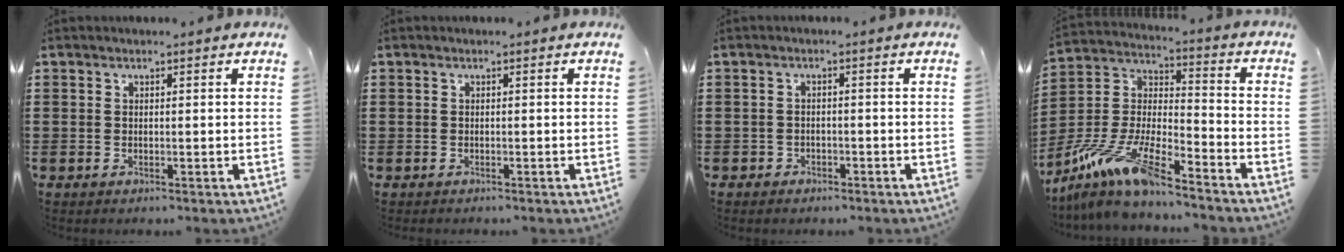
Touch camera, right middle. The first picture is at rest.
{"total": 0.5, "force": [-0.3, 0.4, -0.1], "torque": [0.002, 0.004, -0.008]}
{"total": 1.2, "force": [-1.0, 0.7, 0.0], "torque": [-0.004, 0.003, -0.024]}
{"total": 10.9, "force": [-9.0, 0.8, 6.1], "torque": [-0.139, 0.000, -0.186]}